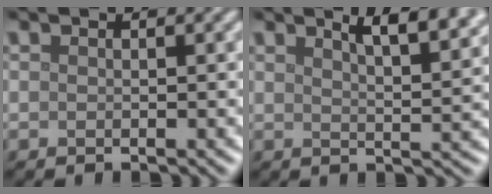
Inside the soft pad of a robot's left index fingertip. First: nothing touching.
{"total": 6.5, "force": [4.2, 2.0, 4.6], "torque": [-0.033, 0.027, 0.037]}